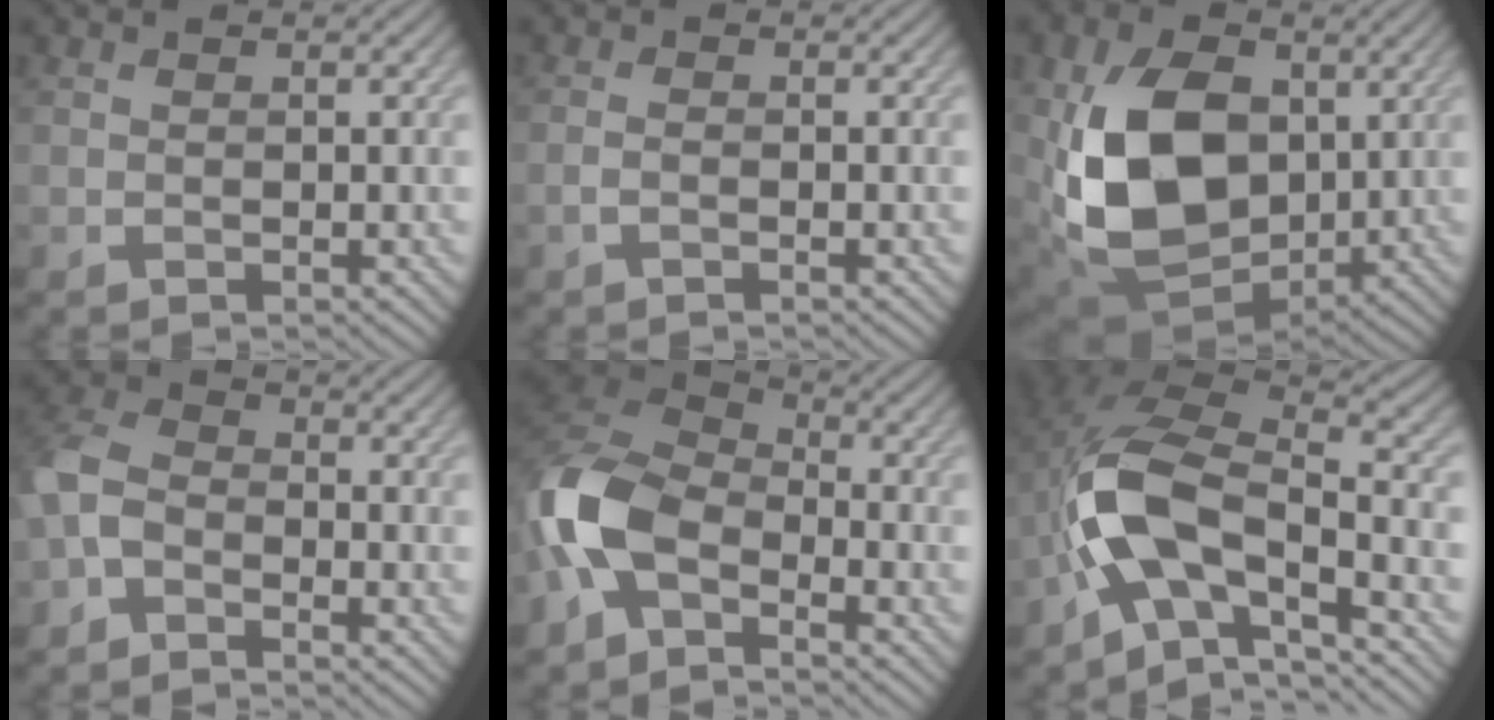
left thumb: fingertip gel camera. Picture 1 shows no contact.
{"total": 1.2, "force": [-0.7, 0.3, 0.9], "torque": [-0.021, 0.002, -0.018]}
{"total": 15.0, "force": [0.8, 10.1, 11.0], "torque": [-0.267, -0.015, 0.020]}
{"total": 5.2, "force": [-2.8, 3.3, 2.9], "torque": [-0.070, 0.005, -0.075]}
{"total": 11.6, "force": [-4.9, 6.3, 8.4], "torque": [-0.196, -0.001, -0.115]}
{"total": 12.7, "force": [-4.5, 6.0, 10.3], "torque": [-0.205, -0.009, -0.097]}